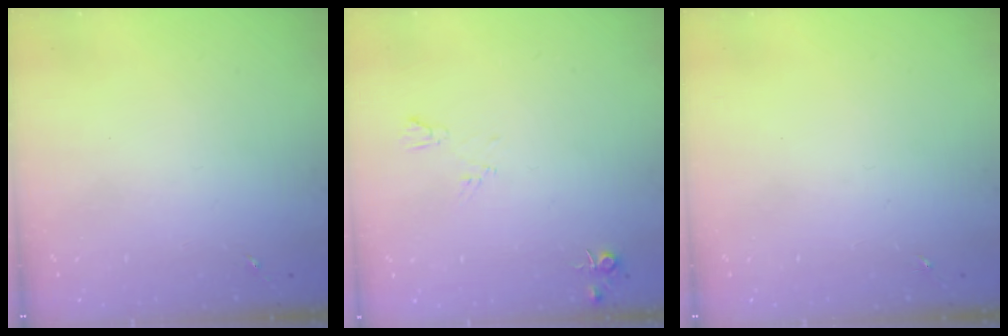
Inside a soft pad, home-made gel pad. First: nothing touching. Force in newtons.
{"total": 5.2, "press": 5.2, "slide": 0.7}
{"total": 0.0}